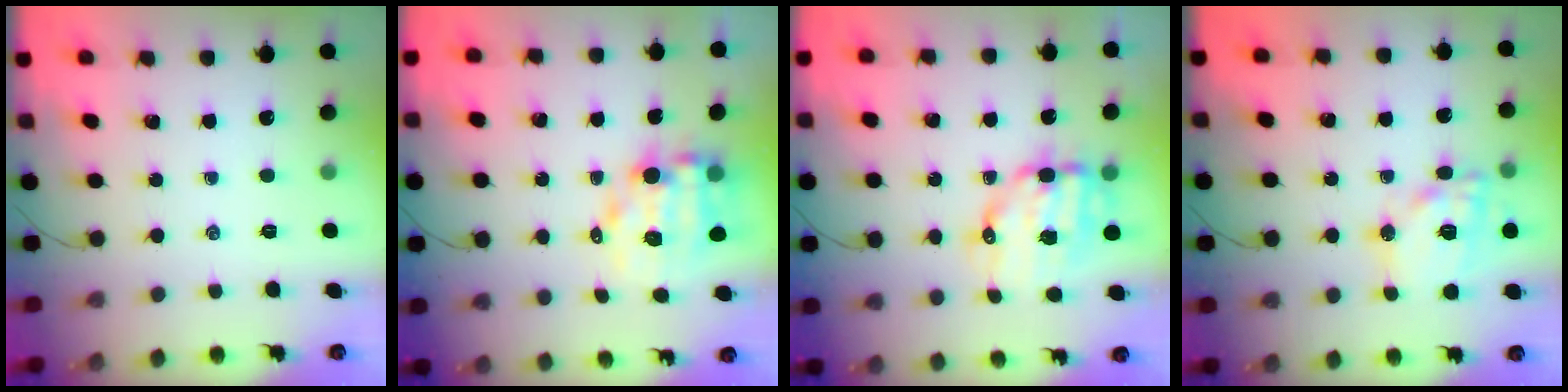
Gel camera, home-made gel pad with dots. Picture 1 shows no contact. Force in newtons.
{"total": 8.1, "press": 7.8, "slide": 2.3}
{"total": 10.6, "press": 10.4, "slide": 2.2}
{"total": 15.4, "press": 15.3, "slide": 2.2}